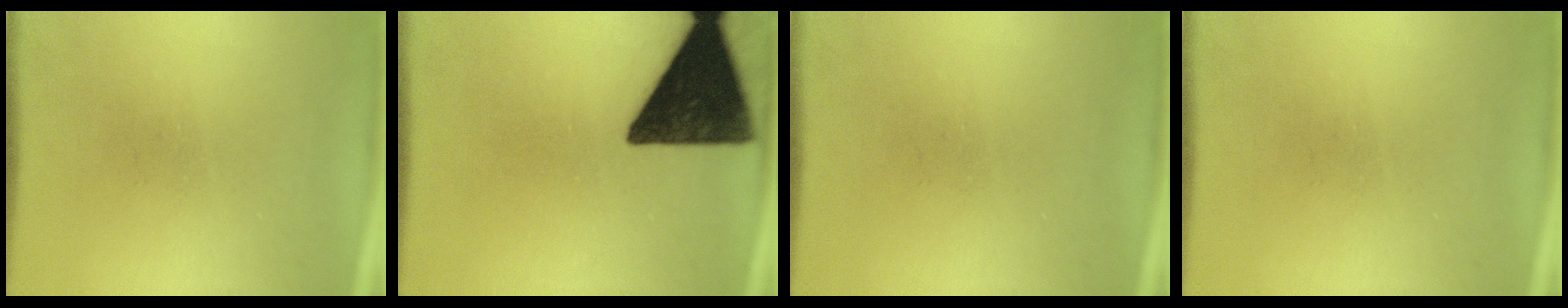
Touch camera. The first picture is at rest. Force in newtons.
{"total": 16.8}
{"total": 0.0}
{"total": 0.0}